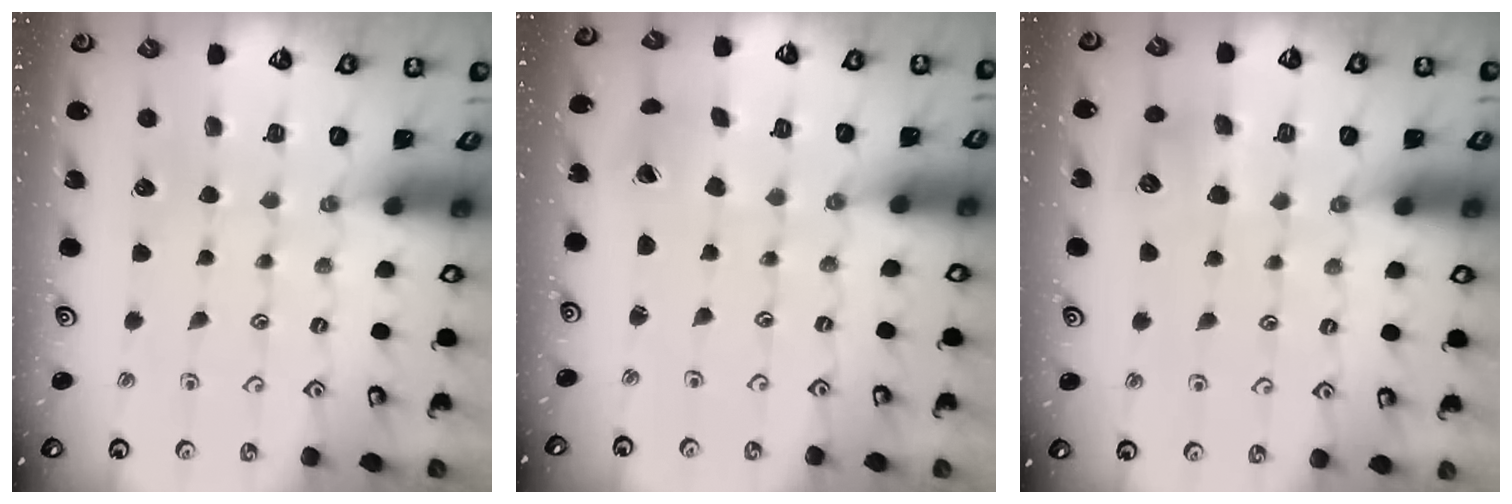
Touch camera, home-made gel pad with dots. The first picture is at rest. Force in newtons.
{"total": 1.4, "press": 1.4, "slide": 0.2}
{"total": 6.3, "press": 6.3, "slide": 0.6}